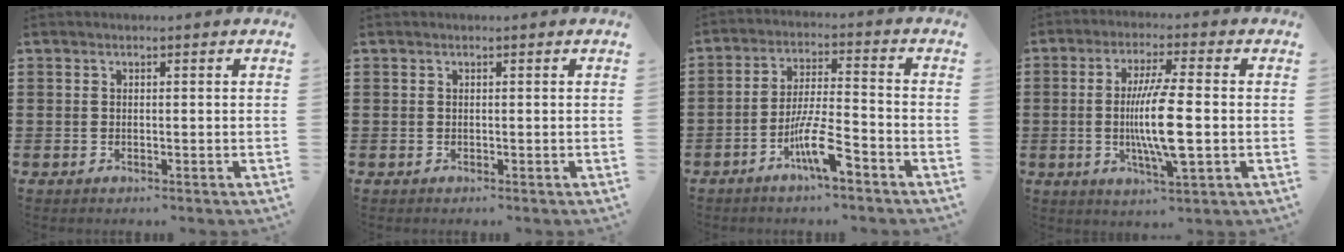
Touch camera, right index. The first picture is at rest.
{"total": 0.0}
{"total": 8.5, "force": [-4.7, 1.5, 6.9], "torque": [-0.136, -0.002, -0.086]}
{"total": 9.8, "force": [-1.1, 1.5, 9.6], "torque": [-0.183, -0.014, -0.024]}